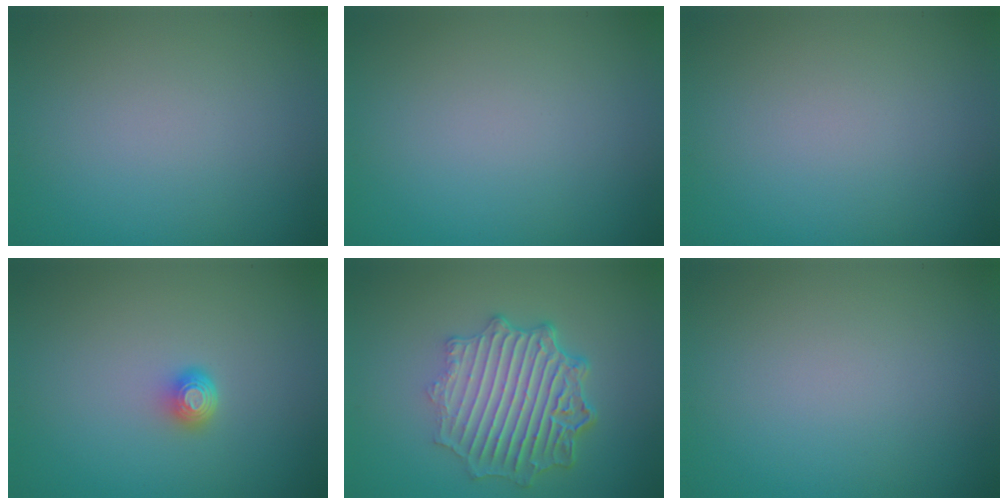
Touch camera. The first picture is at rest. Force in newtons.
{"total": 0.0}
{"total": 0.0}
{"total": 1.6, "press": 1.2, "slide": 1.1}
{"total": 7.0, "press": 5.3, "slide": 4.6}
{"total": 0.0}